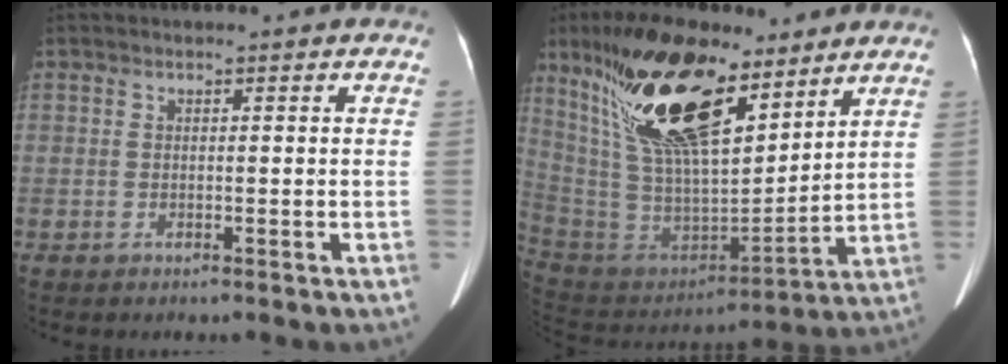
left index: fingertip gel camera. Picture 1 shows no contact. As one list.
[{"total": 23.3, "force": [13.9, 8.1, 16.9], "torque": [-0.333, 0.009, 0.255]}]